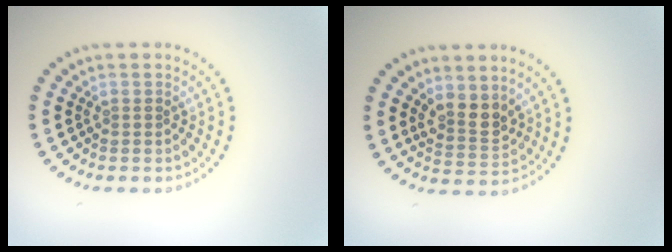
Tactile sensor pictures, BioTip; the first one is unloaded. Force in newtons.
{"total": 2.6, "press": 2.4, "slide": 1.2}